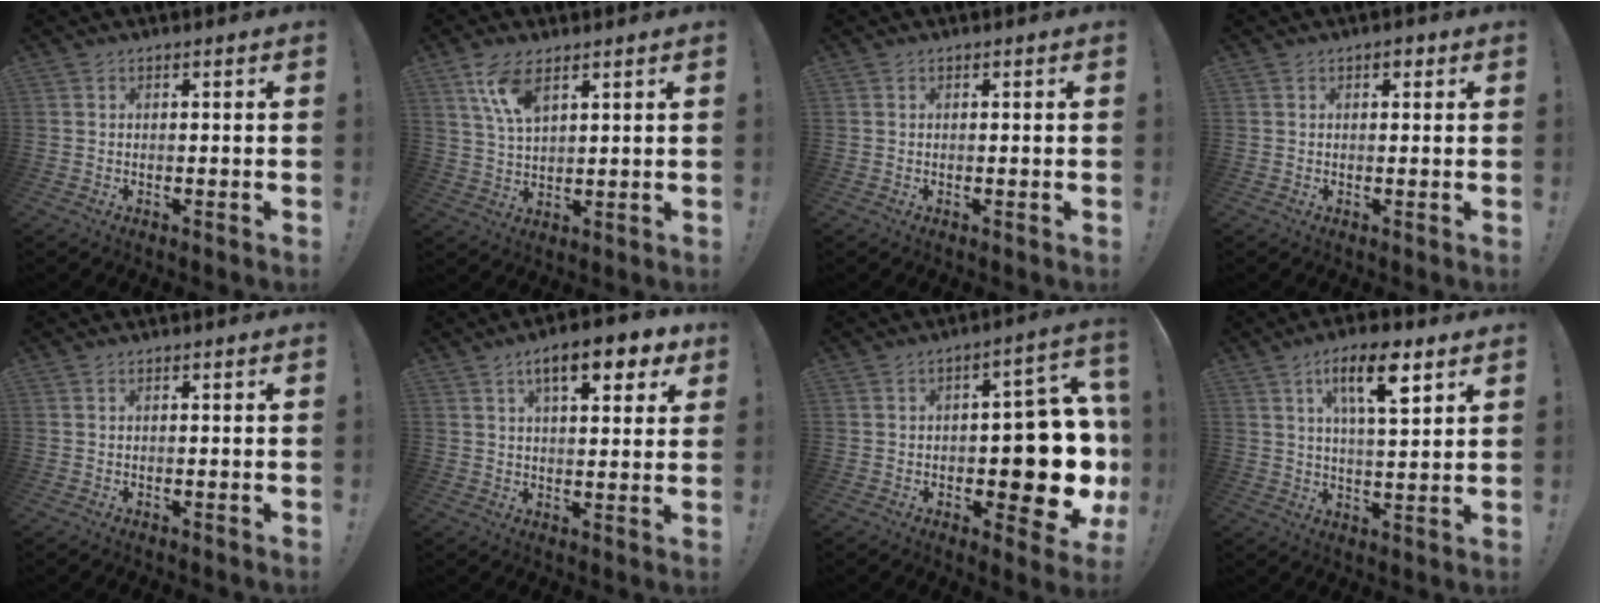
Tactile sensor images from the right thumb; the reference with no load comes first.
{"total": 8.8, "force": [5.1, 3.8, 6.0], "torque": [-0.119, -0.017, 0.094]}
{"total": 0.0}
{"total": 1.5, "force": [0.6, 1.0, 0.9], "torque": [-0.007, 0.000, 0.009]}
{"total": 0.0}
{"total": 11.3, "force": [5.6, 4.0, 8.9], "torque": [-0.127, -0.015, 0.088]}
{"total": 15.7, "force": [-2.7, 7.4, 13.5], "torque": [-0.154, 0.015, -0.035]}
{"total": 13.2, "force": [5.9, 4.1, 11.0], "torque": [-0.180, -0.013, 0.096]}